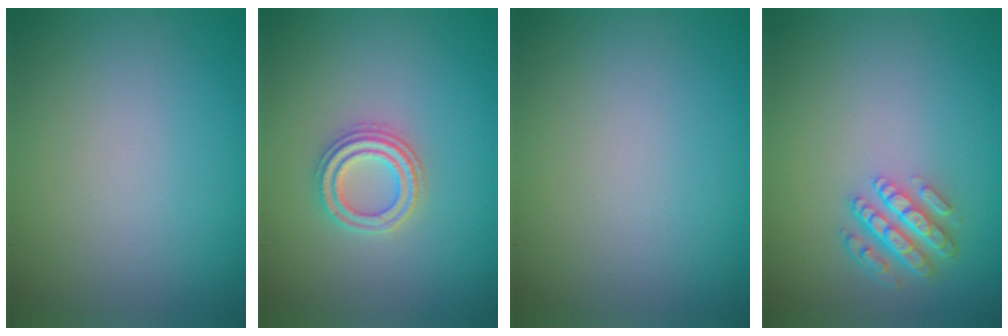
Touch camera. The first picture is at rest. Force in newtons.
{"total": 2.7, "press": 2.6, "slide": 1.0}
{"total": 0.0}
{"total": 4.3, "press": 3.4, "slide": 2.7}